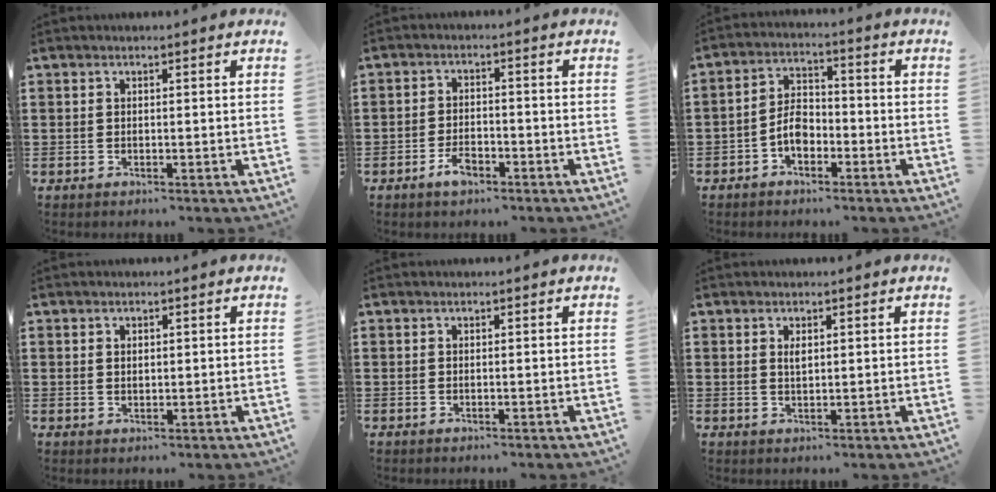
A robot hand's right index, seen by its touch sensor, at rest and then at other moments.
{"total": 3.5, "force": [-2.1, 1.5, 2.3], "torque": [-0.047, 0.002, -0.042]}
{"total": 4.6, "force": [-2.1, 2.7, 3.1], "torque": [-0.070, 0.004, -0.044]}
{"total": 0.8, "force": [0.4, 0.5, 0.5], "torque": [-0.011, 0.003, 0.006]}
{"total": 0.0}
{"total": 1.3, "force": [0.5, 0.5, 1.2], "torque": [-0.025, 0.003, 0.007]}